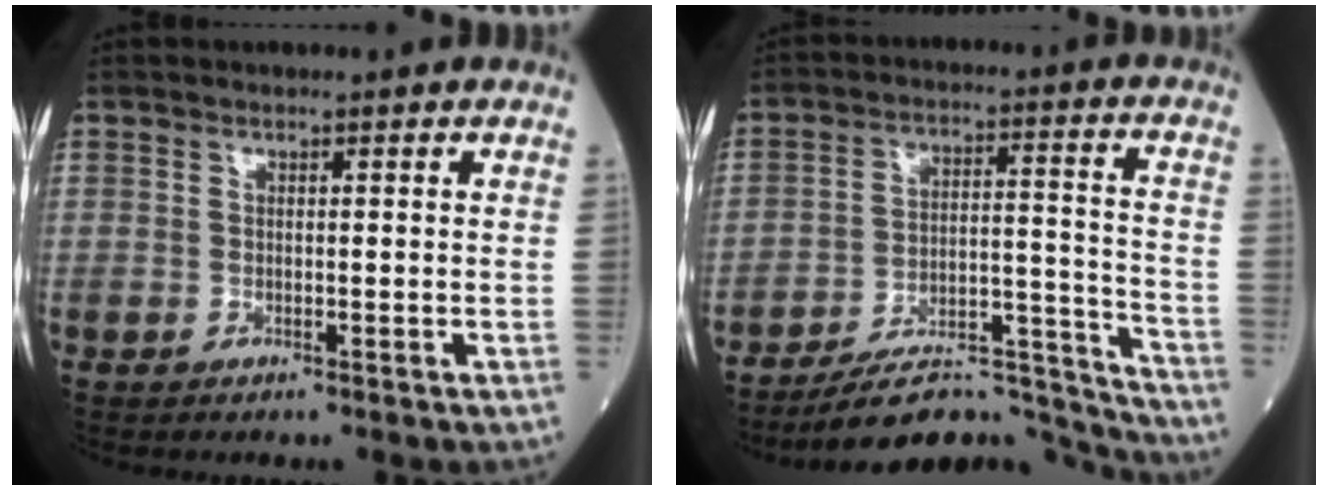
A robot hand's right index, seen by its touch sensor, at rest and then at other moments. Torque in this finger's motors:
{"motor_torque": [-0.12, -0.96, 0.32, 0.04]}